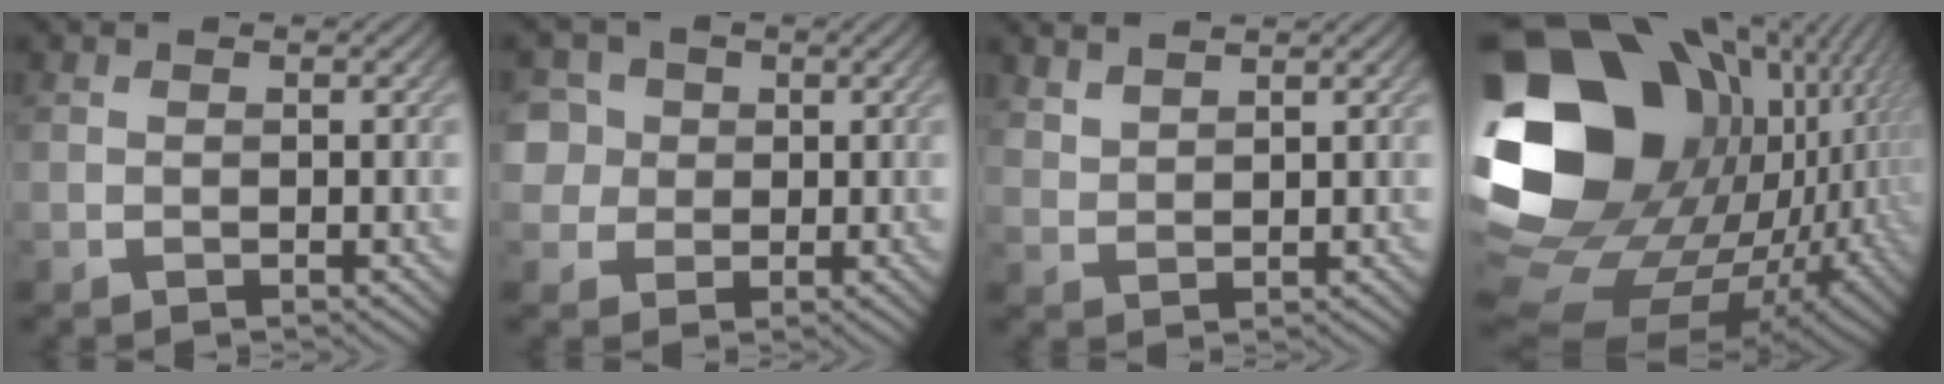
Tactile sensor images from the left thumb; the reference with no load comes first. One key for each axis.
{"total": 6.5, "fx": 1.9, "fy": 5.7, "fz": 2.3, "tx": -0.079, "ty": 0.019, "tz": 0.026}
{"total": 2.6, "fx": 2.3, "fy": 0.7, "fz": 1.1, "tx": -0.018, "ty": -0.001, "tz": 0.048}
{"total": 22.6, "fx": 2.2, "fy": 17.6, "fz": 14.0, "tx": -0.304, "ty": -0.008, "tz": 0.054}